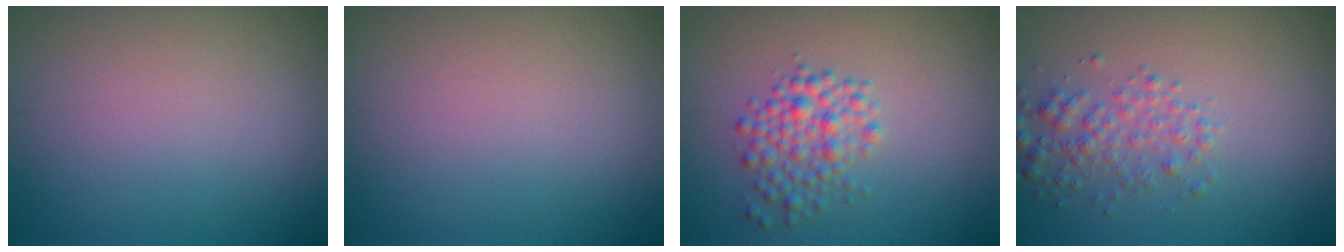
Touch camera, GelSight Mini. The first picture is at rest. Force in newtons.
{"total": 0.0}
{"total": 3.1, "press": 3.1, "slide": 0.1}
{"total": 2.6, "press": 2.6, "slide": 0.0}